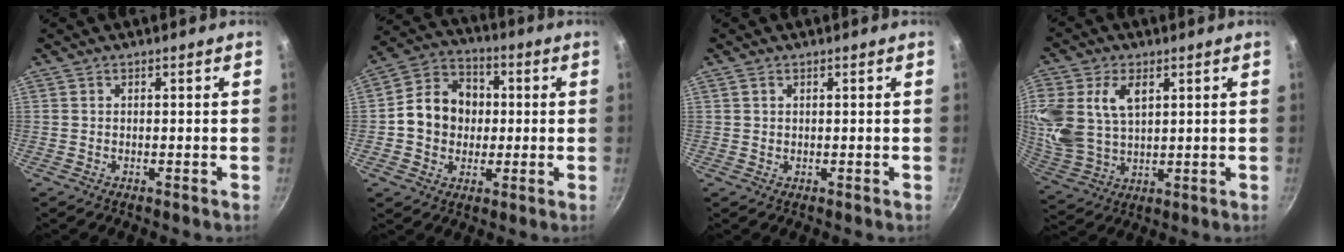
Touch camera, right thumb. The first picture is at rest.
{"total": 12.3, "force": [0.2, 10.4, 6.6], "torque": [-0.084, 0.019, -0.012]}
{"total": 1.0, "force": [0.5, 0.7, 0.5], "torque": [-0.006, 0.000, 0.010]}
{"total": 16.4, "force": [5.2, 10.9, 11.1], "torque": [-0.243, -0.008, 0.110]}